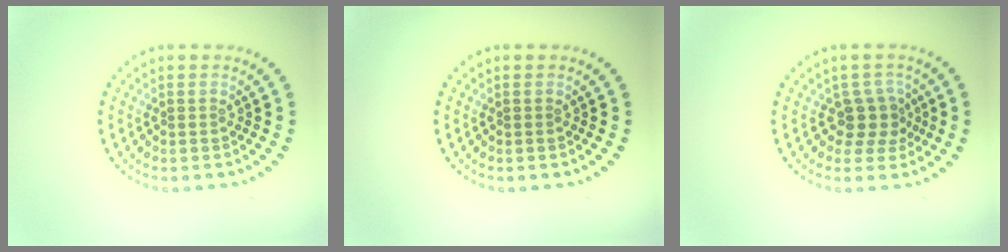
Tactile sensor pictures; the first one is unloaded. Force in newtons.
{"total": 0.0}
{"total": 2.6, "press": 2.1, "slide": 1.6}